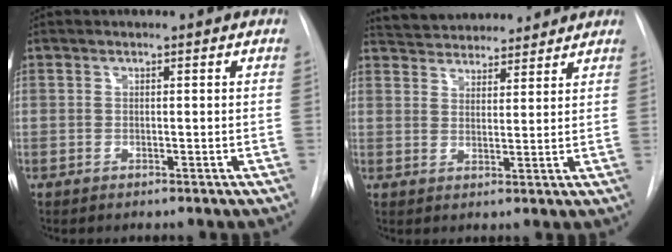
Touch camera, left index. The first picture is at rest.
{"total": 11.4, "force": [10.7, 2.9, 2.6], "torque": [-0.036, 0.022, 0.160]}